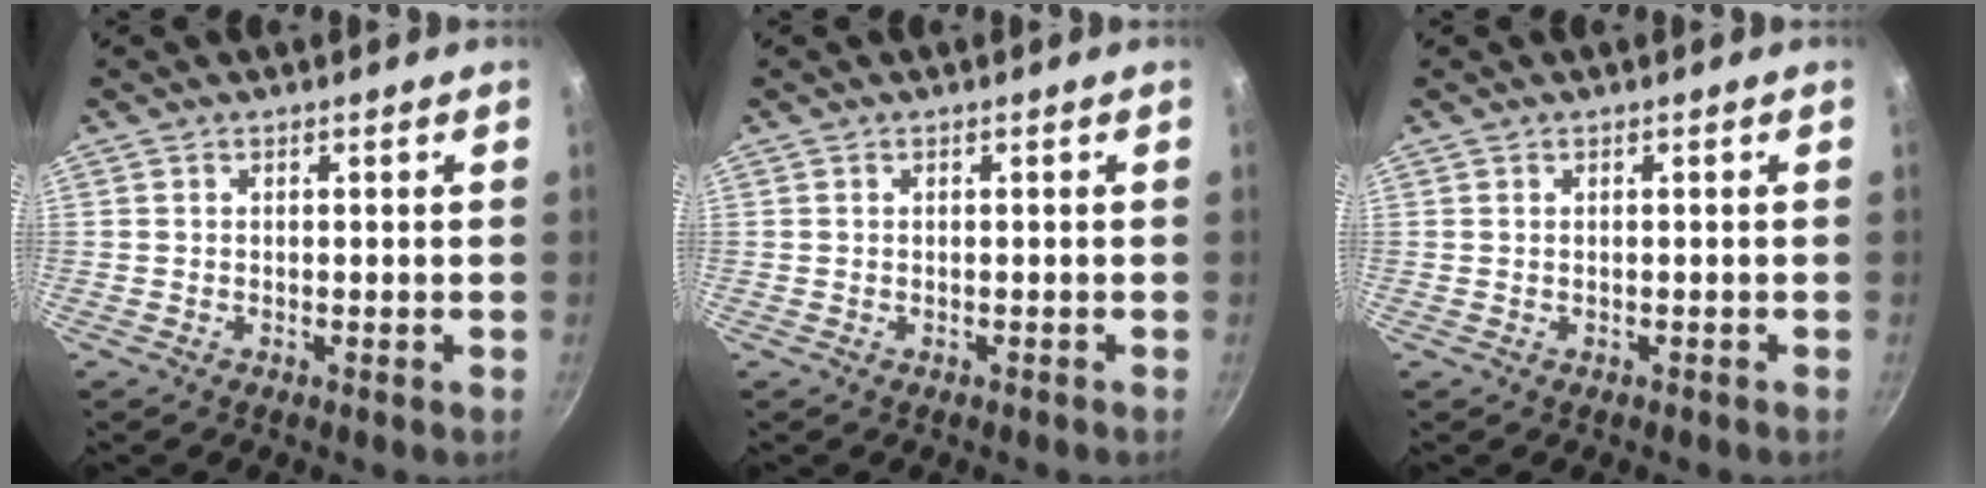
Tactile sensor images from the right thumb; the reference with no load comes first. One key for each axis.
{"total": 0.0}
{"total": 0.0}